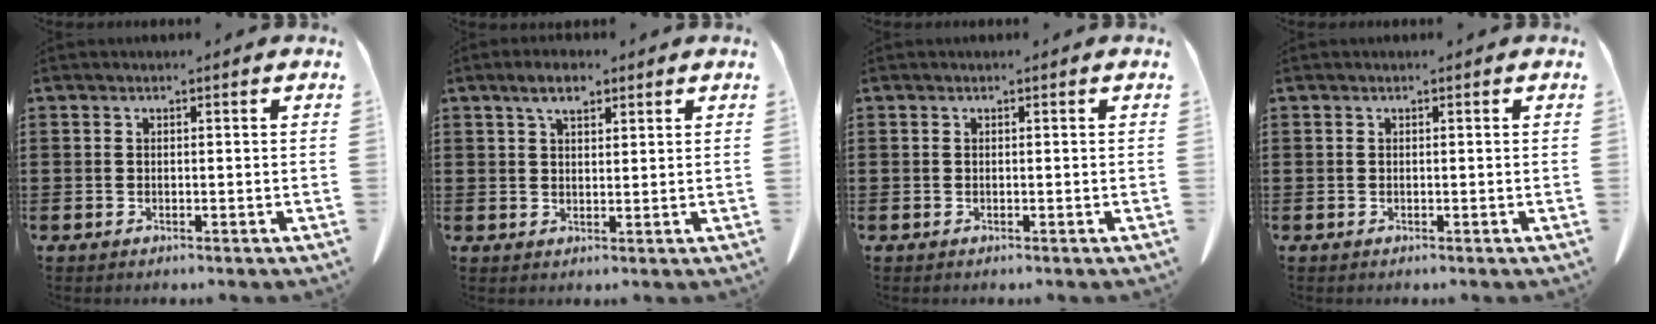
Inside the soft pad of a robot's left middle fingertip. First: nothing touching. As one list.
[{"total": 3.9, "force": [2.5, 1.5, 2.5], "torque": [-0.048, 0.003, 0.043]}, {"total": 0.0}, {"total": 0.0}]